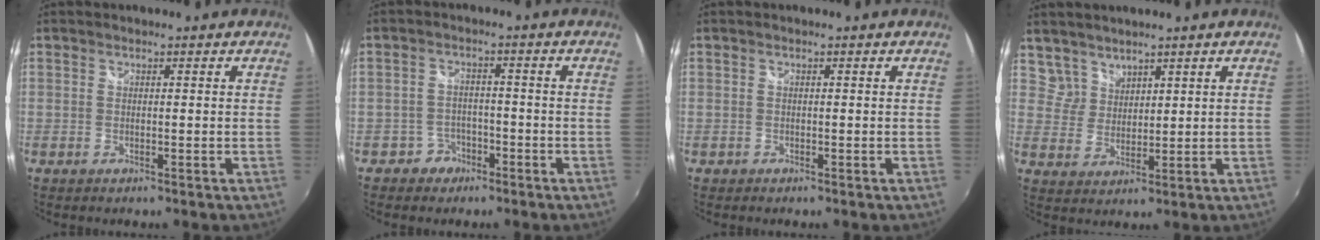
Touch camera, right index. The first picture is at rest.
{"total": 4.4, "force": [-2.7, 3.4, 0.2], "torque": [-0.012, 0.014, -0.045]}
{"total": 0.6, "force": [-0.4, 0.5, 0.0], "torque": [-0.001, -0.002, -0.007]}
{"total": 4.2, "force": [3.6, 2.3, -0.2], "torque": [0.013, 0.011, 0.074]}